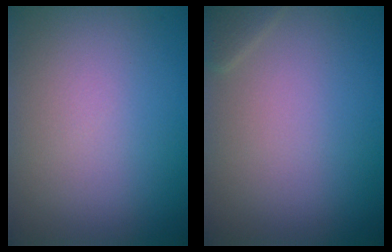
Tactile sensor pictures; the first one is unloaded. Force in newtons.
{"total": 0.8, "press": 0.8, "slide": 0.1}